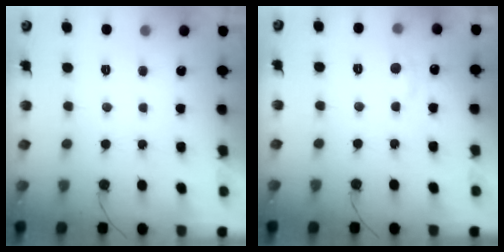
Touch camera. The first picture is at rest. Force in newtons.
{"total": 5.5, "press": 5.5, "slide": 0.7}